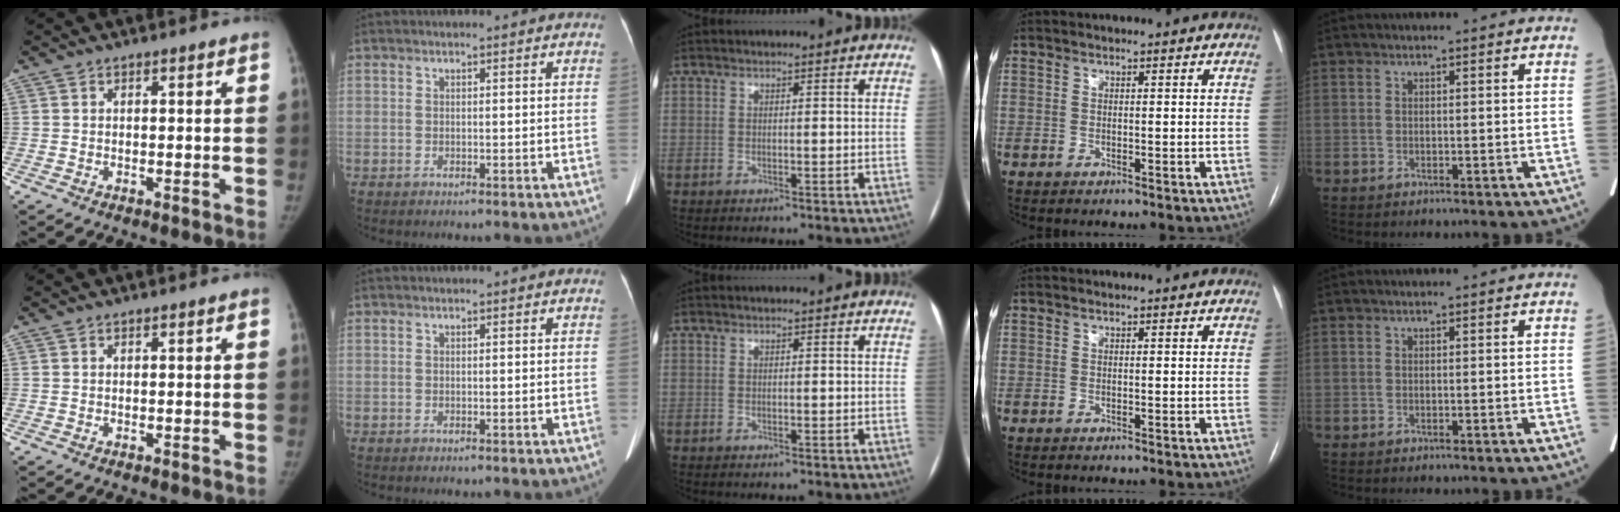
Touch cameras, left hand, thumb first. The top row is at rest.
{}